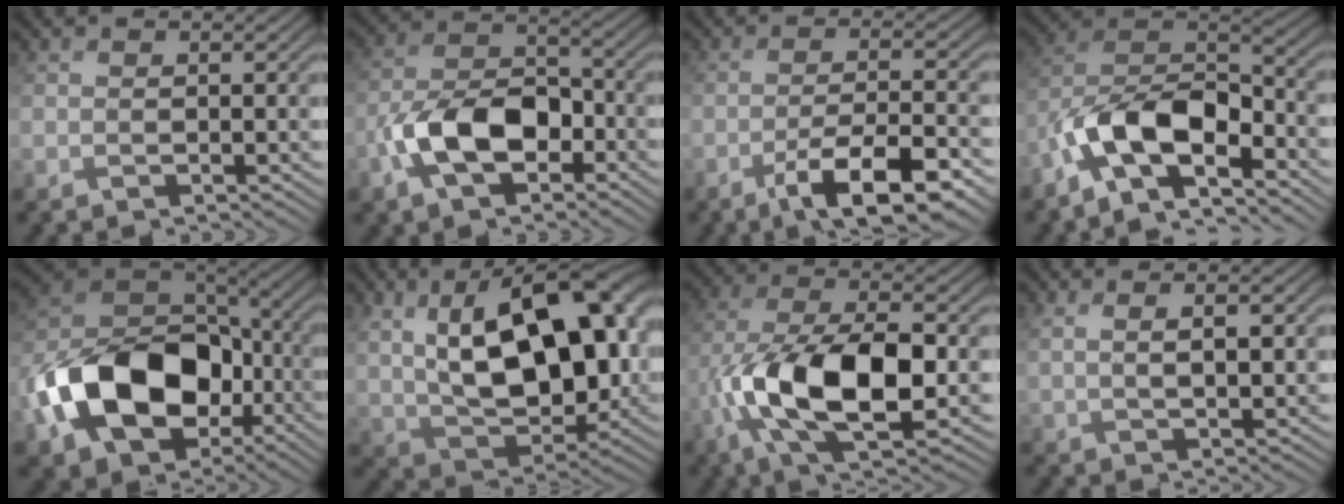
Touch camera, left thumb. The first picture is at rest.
{"total": 9.2, "force": [-3.6, 5.2, 6.8], "torque": [-0.134, 0.012, -0.078]}
{"total": 9.7, "force": [-6.0, 2.3, 7.3], "torque": [-0.124, 0.002, -0.095]}
{"total": 11.1, "force": [-6.1, 4.8, 8.0], "torque": [-0.151, 0.004, -0.136]}
{"total": 15.9, "force": [-5.4, 10.8, 10.3], "torque": [-0.197, -0.023, -0.105]}
{"total": 17.0, "force": [3.5, 9.6, 13.6], "torque": [-0.233, 0.006, 0.063]}
{"total": 13.1, "force": [-3.1, 5.7, 11.3], "torque": [-0.236, -0.011, -0.061]}
{"total": 4.4, "force": [1.9, 1.3, 3.8], "torque": [-0.066, -0.001, 0.030]}